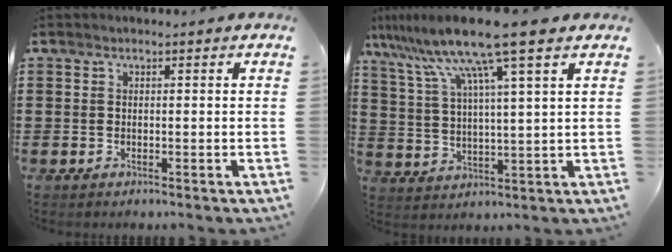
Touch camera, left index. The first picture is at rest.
{"total": 12.0, "force": [8.5, -0.4, 8.5], "torque": [-0.198, -0.030, 0.137]}